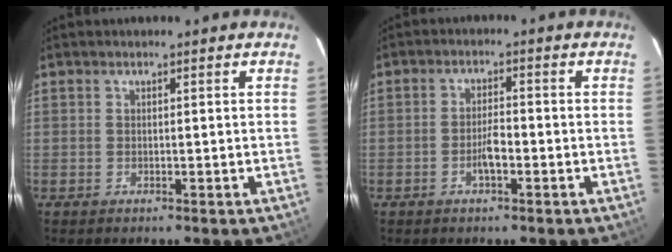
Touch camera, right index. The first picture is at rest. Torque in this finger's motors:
{"motor_torque": [0.58, -0.35, 0.31, 0.08]}